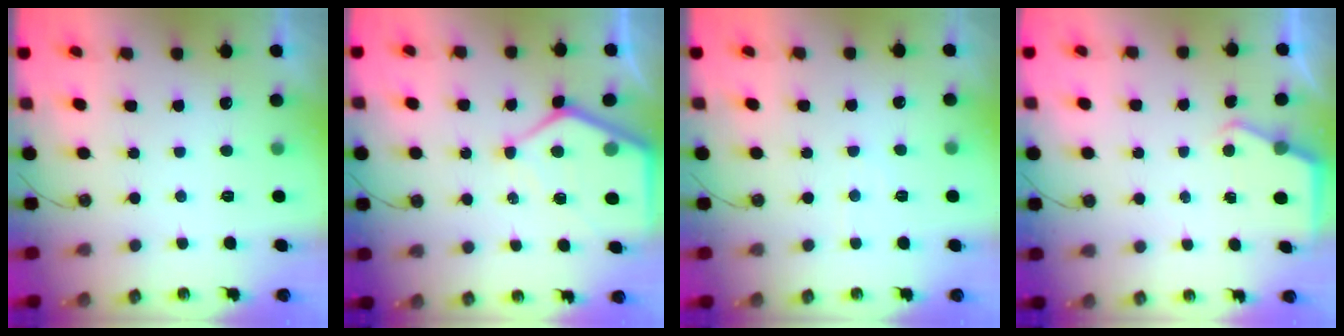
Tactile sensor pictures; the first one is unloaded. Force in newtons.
{"total": 9.9, "press": 9.9, "slide": 1.0}
{"total": 4.0, "press": 3.9, "slide": 0.6}
{"total": 3.2, "press": 3.2, "slide": 0.5}